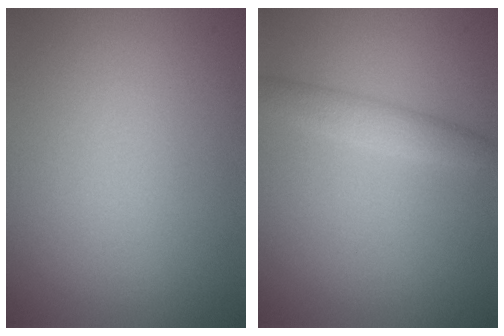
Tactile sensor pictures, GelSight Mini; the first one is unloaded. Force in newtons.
{"total": 2.0, "press": 2.0, "slide": 0.0}